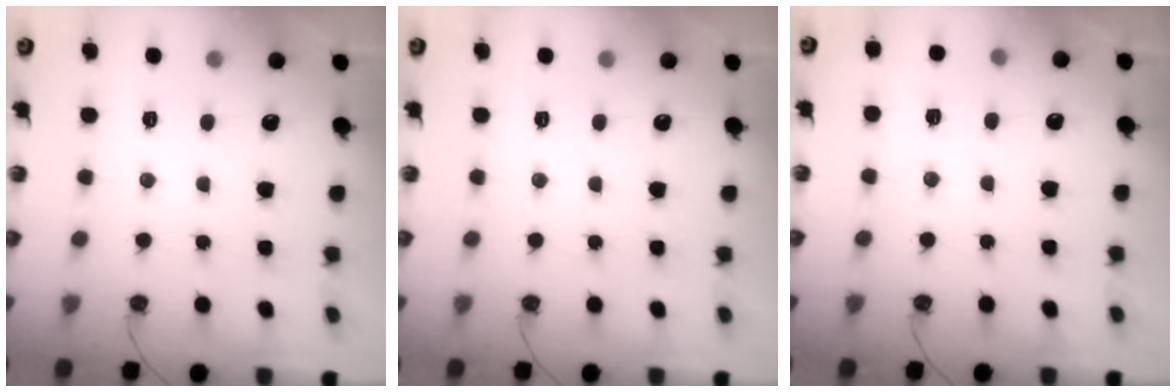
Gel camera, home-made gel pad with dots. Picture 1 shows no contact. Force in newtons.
{"total": 0.0}
{"total": 3.5, "press": 3.2, "slide": 1.4}